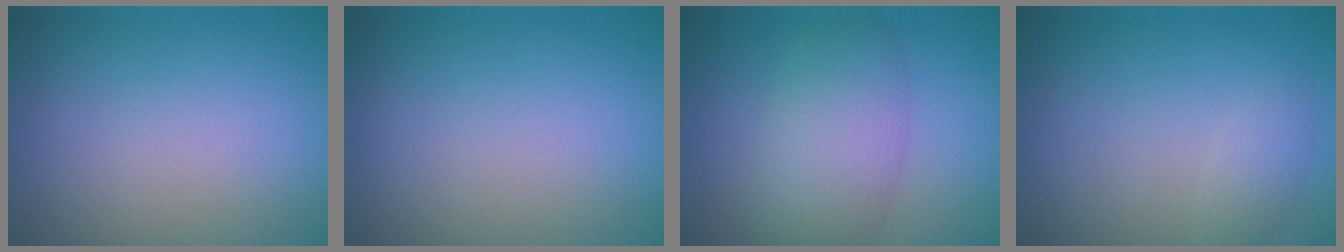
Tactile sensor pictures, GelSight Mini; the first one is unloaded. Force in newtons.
{"total": 0.0}
{"total": 5.2, "press": 5.2, "slide": 0.1}
{"total": 1.2, "press": 1.2, "slide": 0.1}